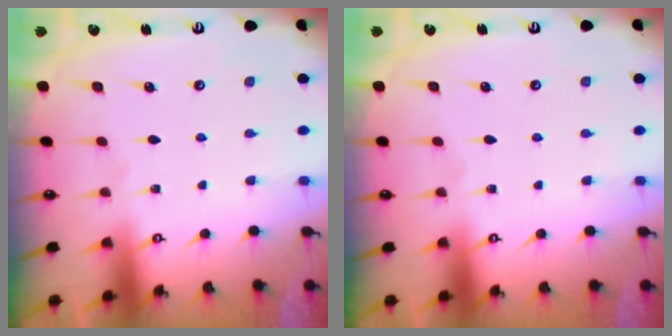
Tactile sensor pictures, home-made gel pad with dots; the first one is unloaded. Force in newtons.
{"total": 0.0}